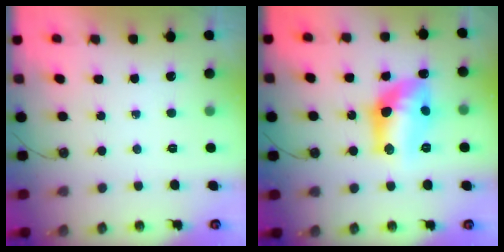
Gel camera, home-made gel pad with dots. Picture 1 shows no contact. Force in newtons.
{"total": 15.6, "press": 15.1, "slide": 3.7}